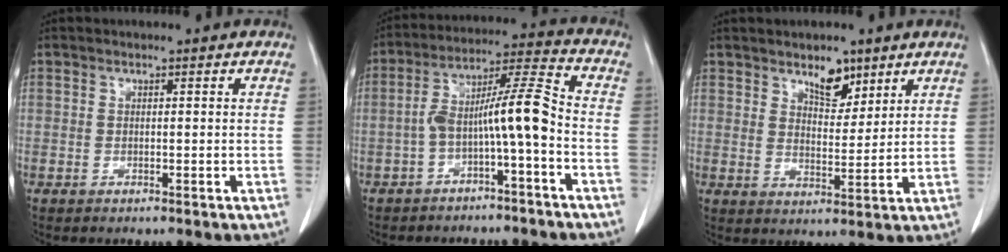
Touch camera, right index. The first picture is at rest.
{"total": 9.8, "force": [-2.9, 0.6, 9.3], "torque": [-0.164, 0.037, -0.052]}
{"total": 5.3, "force": [3.7, 2.5, 2.9], "torque": [-0.041, -0.004, 0.065]}